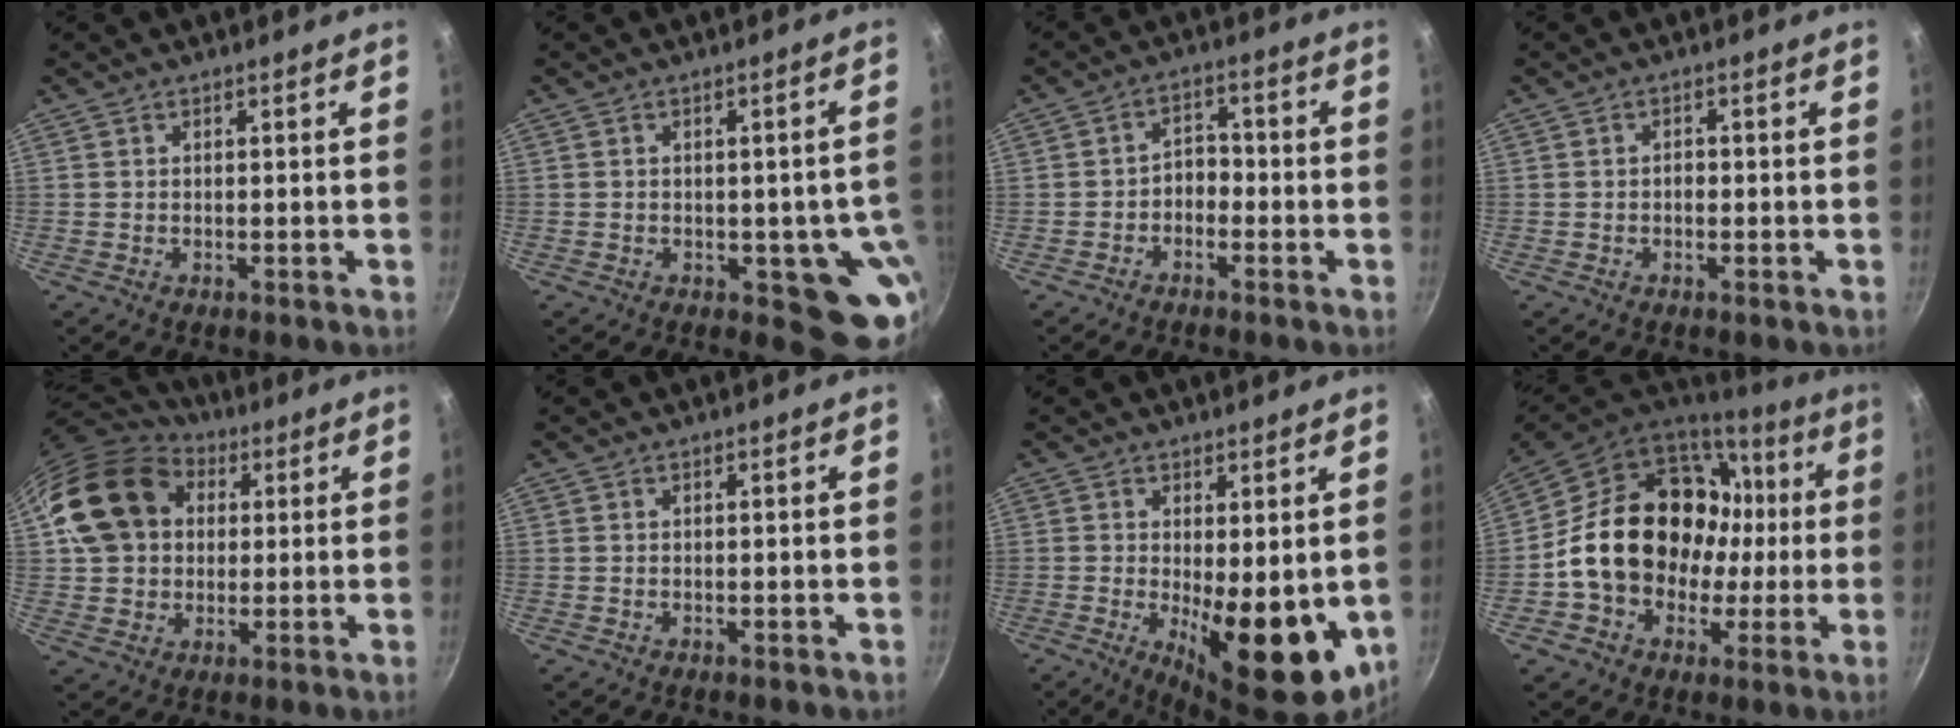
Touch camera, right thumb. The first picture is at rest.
{"total": 9.6, "force": [-1.9, 4.8, 8.1], "torque": [-0.045, -0.004, -0.023]}
{"total": 3.4, "force": [-1.7, 2.4, 1.8], "torque": [-0.009, 0.026, -0.034]}
{"total": 1.0, "force": [-0.4, 0.7, 0.6], "torque": [-0.007, 0.006, -0.007]}
{"total": 18.0, "force": [4.5, 14.3, 9.9], "torque": [-0.165, 0.024, 0.073]}
{"total": 0.0}
{"total": 13.4, "force": [-1.5, 5.3, 12.2], "torque": [-0.142, -0.016, -0.005]}
{"total": 23.1, "force": [1.1, 18.3, 14.0], "torque": [-0.212, 0.052, 0.033]}